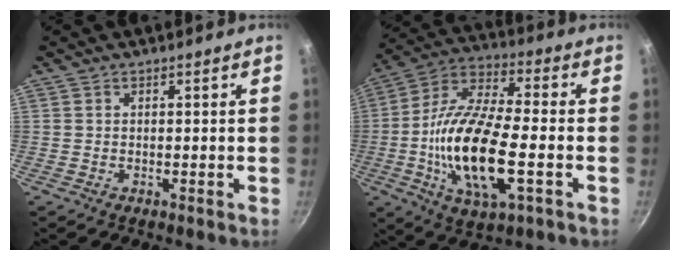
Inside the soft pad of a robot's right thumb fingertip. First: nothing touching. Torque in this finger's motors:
{"motor_torque": [0.07, 1.36, 1.87, -0.88, 0.45]}